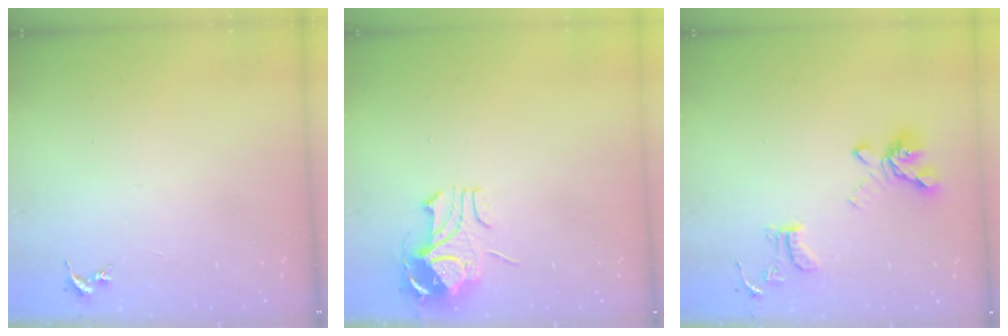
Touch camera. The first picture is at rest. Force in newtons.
{"total": 10.7, "press": 10.7, "slide": 1.2}
{"total": 15.4, "press": 15.3, "slide": 1.4}